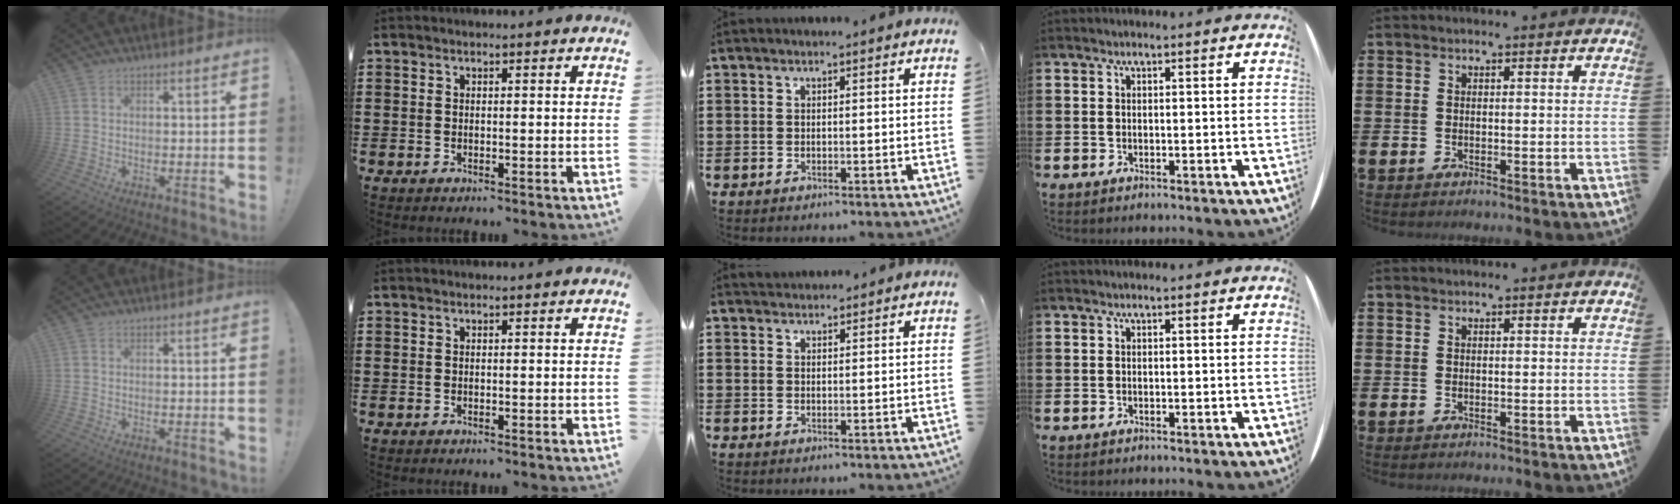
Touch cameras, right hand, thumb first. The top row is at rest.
{"middle": {"total": 1.5, "force": [1.5, 0.3, -0.3], "torque": [0.002, 0.002, 0.029]}}